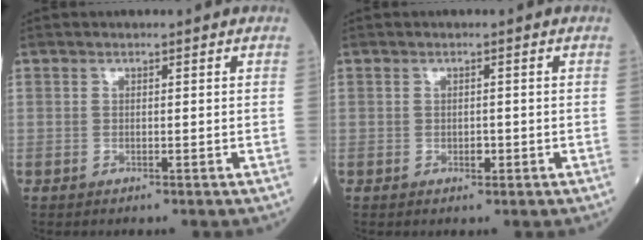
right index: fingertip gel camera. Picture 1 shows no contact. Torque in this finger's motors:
{"motor_torque": [0.14, -0.03, 0.08, 0.03]}